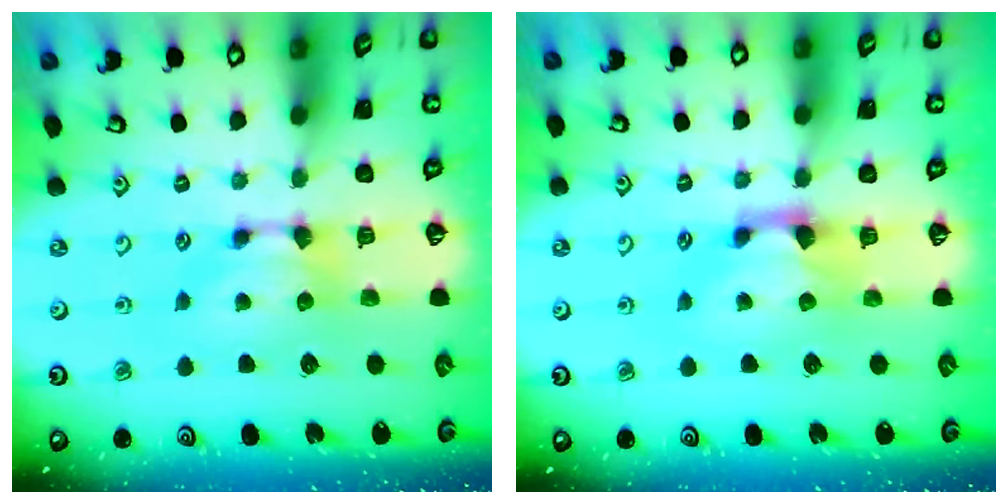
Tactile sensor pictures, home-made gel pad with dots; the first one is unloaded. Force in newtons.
{"total": 1.6, "press": 0.9, "slide": 1.3}